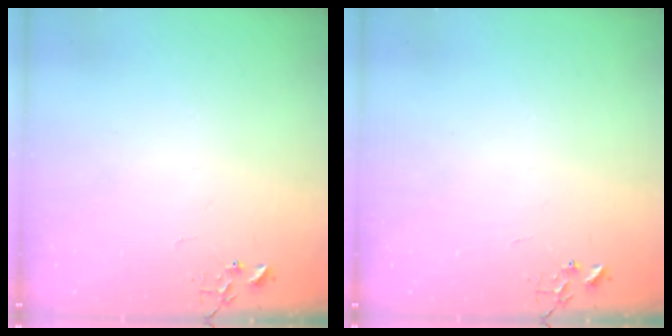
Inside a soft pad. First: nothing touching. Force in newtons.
{"total": 0.0}